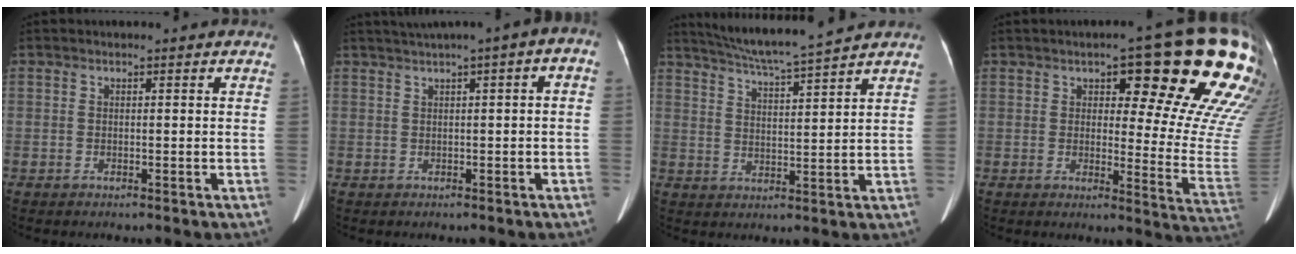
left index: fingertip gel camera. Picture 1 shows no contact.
{"total": 4.5, "force": [1.2, 1.2, 4.2], "torque": [-0.064, 0.033, 0.016]}
{"total": 10.6, "force": [9.6, -1.3, 4.2], "torque": [-0.077, 0.007, 0.158]}
{"total": 20.6, "force": [11.9, 4.6, 16.2], "torque": [-0.176, -0.013, 0.135]}